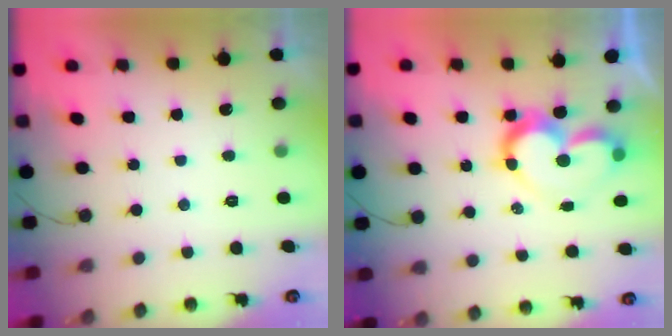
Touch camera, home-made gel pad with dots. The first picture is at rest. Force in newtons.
{"total": 10.0, "press": 10.0, "slide": 0.9}